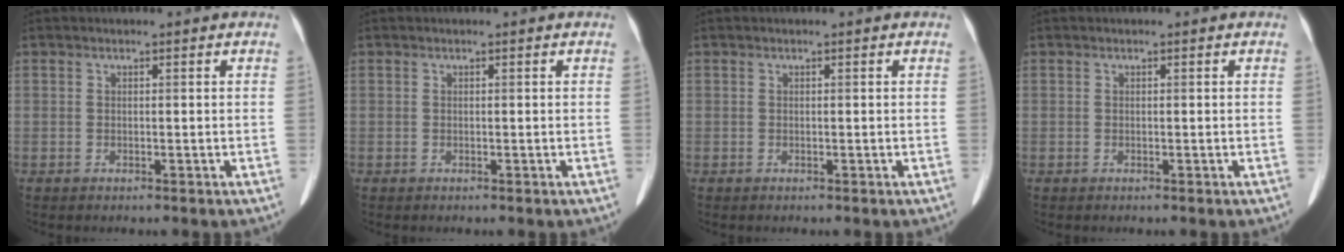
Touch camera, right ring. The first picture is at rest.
{"total": 0.0}
{"total": 0.0}
{"total": 0.0}